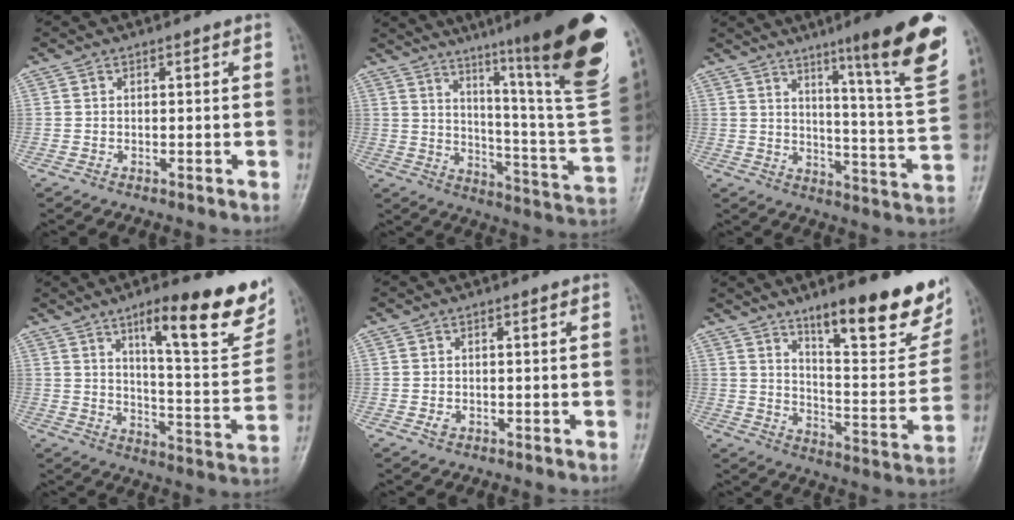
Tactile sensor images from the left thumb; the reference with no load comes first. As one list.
[{"total": 29.5, "force": [18.0, 2.6, 23.2], "torque": [-0.288, -0.089, 0.263]}, {"total": 18.8, "force": [11.1, 1.2, 15.2], "torque": [-0.181, -0.064, 0.159]}, {"total": 20.0, "force": [12.1, 4.6, 15.2], "torque": [-0.172, -0.063, 0.182]}, {"total": 1.1, "force": [-0.3, 0.7, 0.7], "torque": [-0.010, 0.001, -0.003]}, {"total": 21.9, "force": [14.1, 5.6, 15.7], "torque": [-0.178, -0.080, 0.214]}]